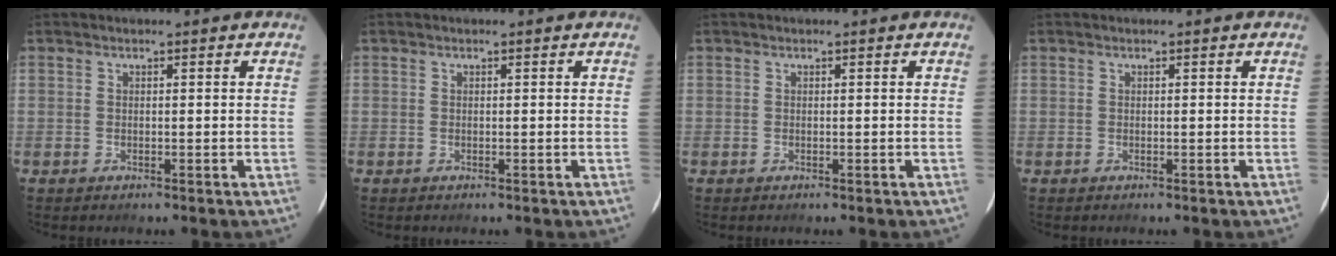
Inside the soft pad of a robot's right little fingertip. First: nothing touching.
{"total": 0.0}
{"total": 0.0}
{"total": 0.0}